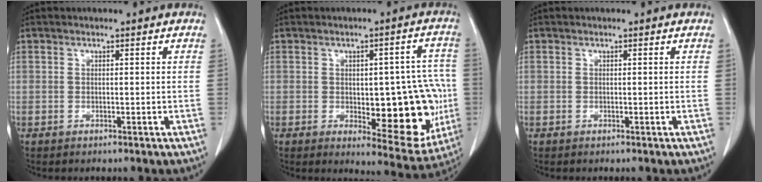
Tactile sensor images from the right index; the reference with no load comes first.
{"total": 16.0, "force": [-2.2, 6.3, 14.5], "torque": [-0.154, 0.012, -0.008]}
{"total": 0.0}